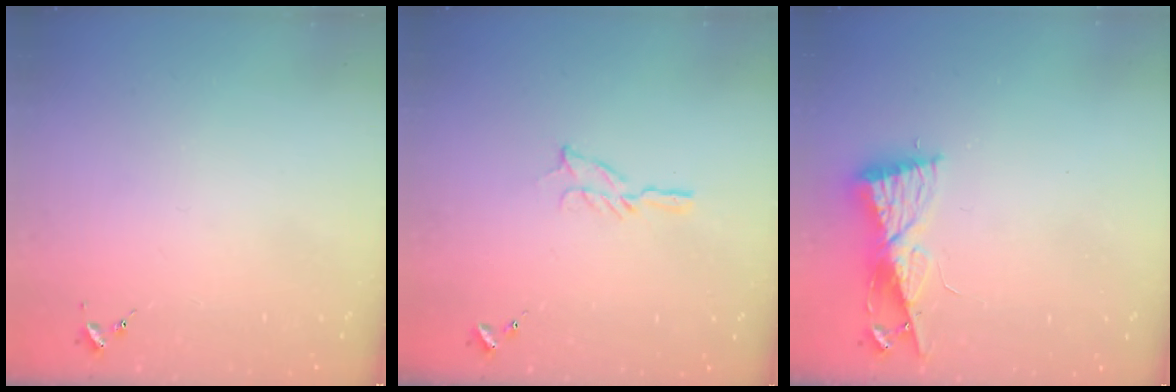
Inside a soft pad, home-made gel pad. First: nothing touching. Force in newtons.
{"total": 5.0, "press": 5.0, "slide": 0.5}
{"total": 9.0, "press": 9.0, "slide": 0.8}